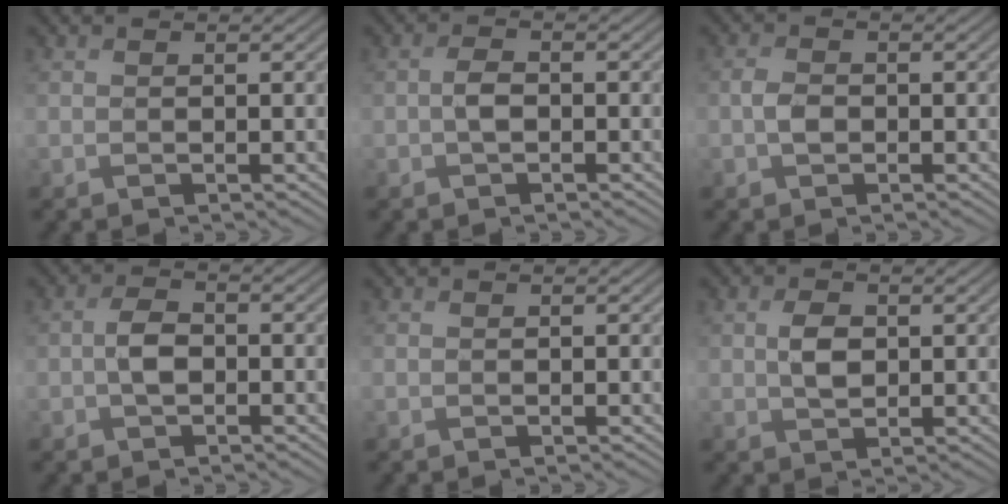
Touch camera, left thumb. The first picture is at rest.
{"total": 1.9, "force": [-0.6, 1.1, 1.5], "torque": [-0.030, 0.005, -0.016]}
{"total": 2.0, "force": [-0.6, 1.4, 1.3], "torque": [-0.032, 0.002, -0.015]}
{"total": 3.0, "force": [-0.8, 1.8, 2.2], "torque": [-0.043, 0.005, -0.020]}
{"total": 0.0}
{"total": 2.9, "force": [0.4, 1.9, 2.1], "torque": [-0.046, 0.000, 0.008]}